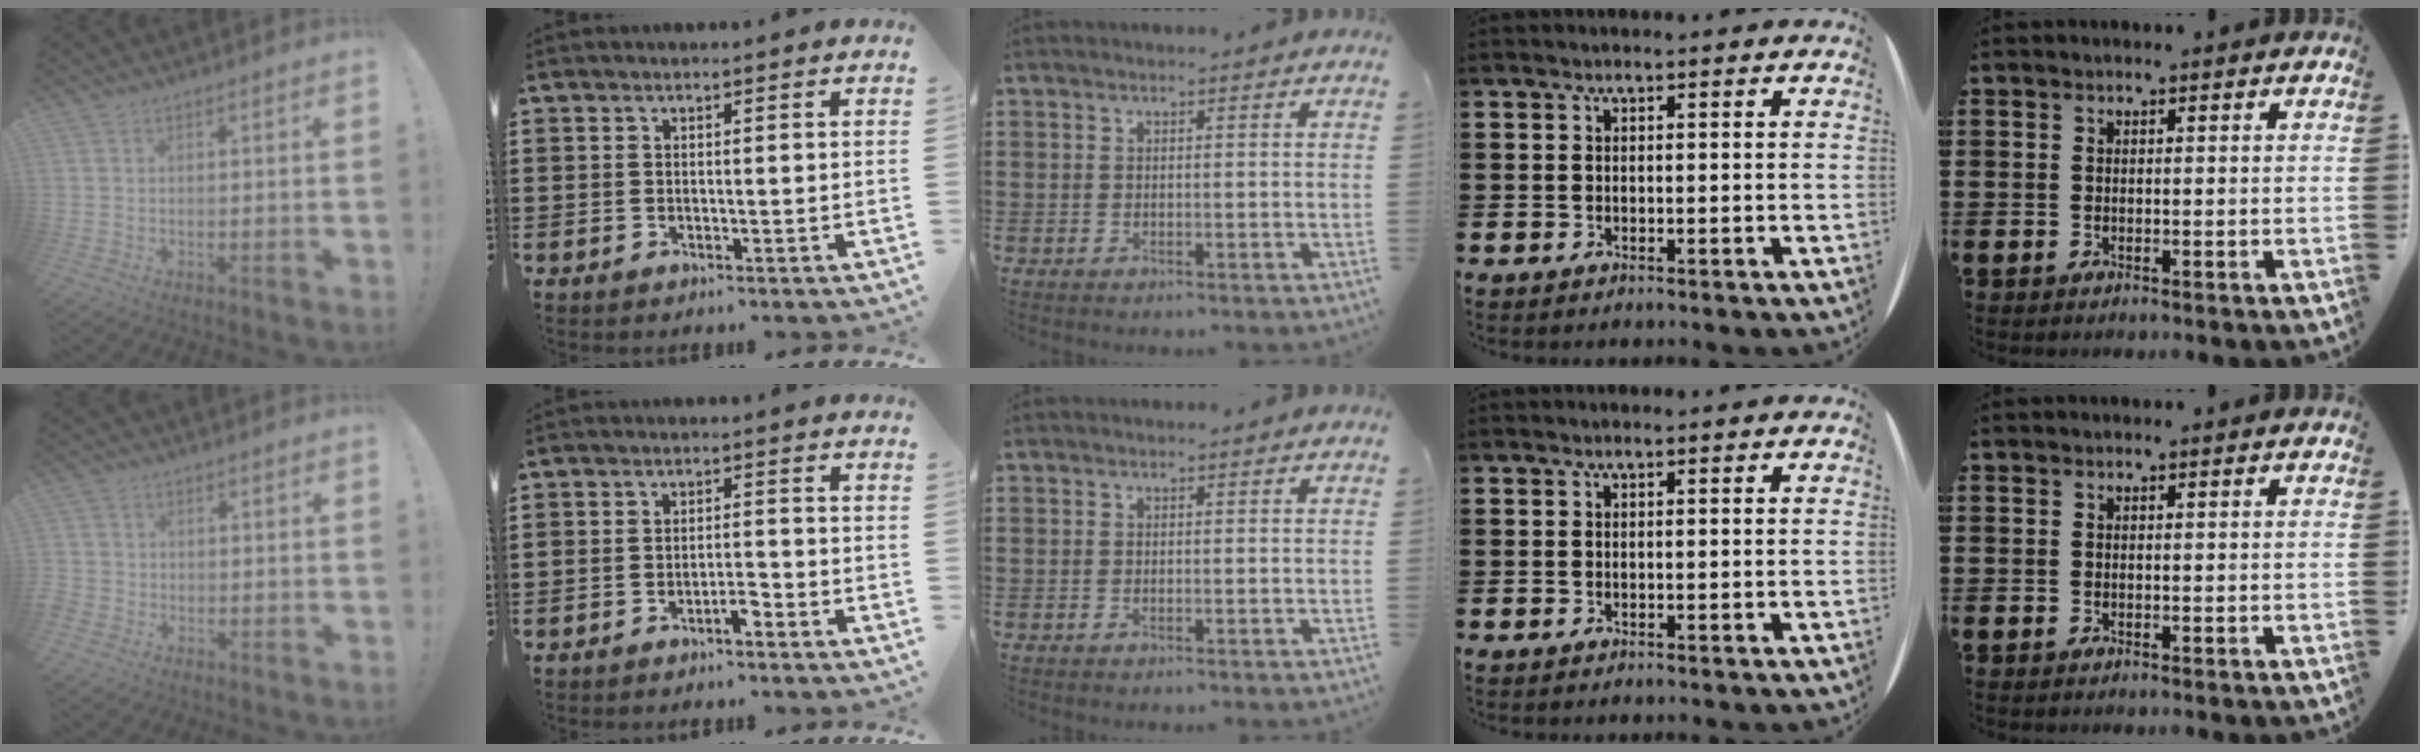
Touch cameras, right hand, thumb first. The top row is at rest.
{"thumb": {"total": 2.4, "force": [-1.5, 1.7, 0.7], "torque": [-0.009, 0.008, -0.027]}, "index": {"total": 2.5, "force": [-2.0, 0.4, 1.4], "torque": [-0.027, 0.002, -0.037]}}